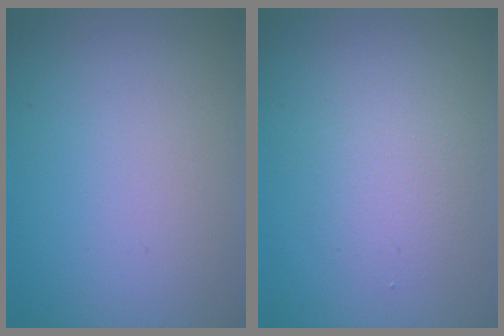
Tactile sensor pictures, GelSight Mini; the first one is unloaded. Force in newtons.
{"total": 2.6, "press": 2.6, "slide": 0.2}